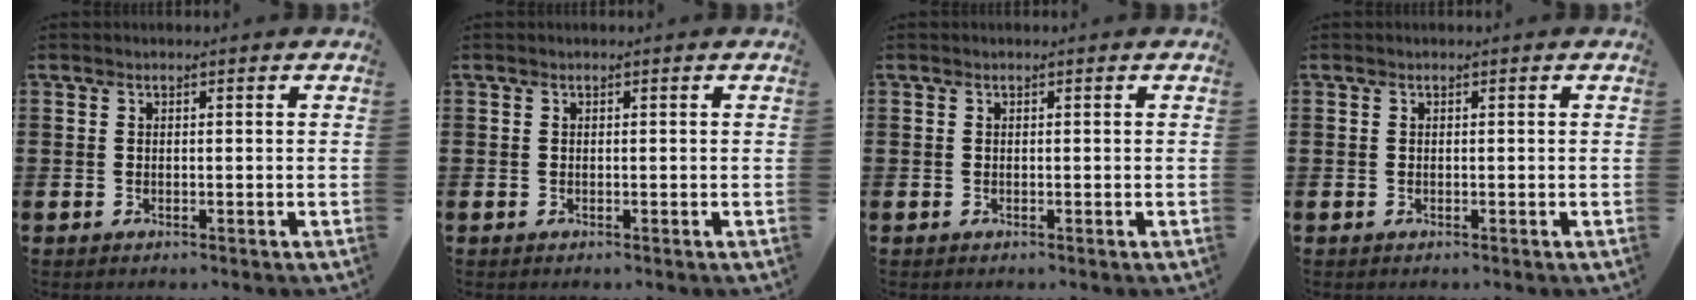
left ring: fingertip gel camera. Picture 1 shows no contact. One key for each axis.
{"total": 0.0}
{"total": 0.0}
{"total": 0.0}